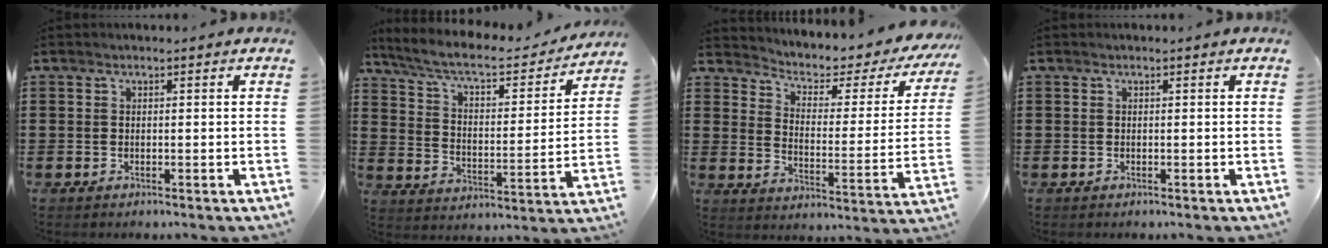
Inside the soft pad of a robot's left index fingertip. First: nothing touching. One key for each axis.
{"total": 6.9, "fx": 5.9, "fy": 1.1, "fz": 3.4, "tx": -0.092, "ty": -0.037, "tz": 0.097}
{"total": 2.8, "fx": 1.9, "fy": 1.4, "fz": 1.5, "tx": -0.048, "ty": -0.021, "tz": 0.020}
{"total": 0.0}